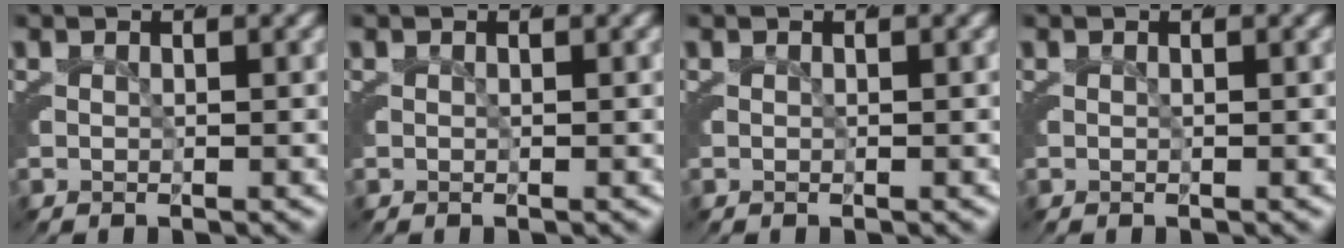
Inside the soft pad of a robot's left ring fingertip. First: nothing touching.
{"total": 0.0}
{"total": 0.0}
{"total": 0.0}